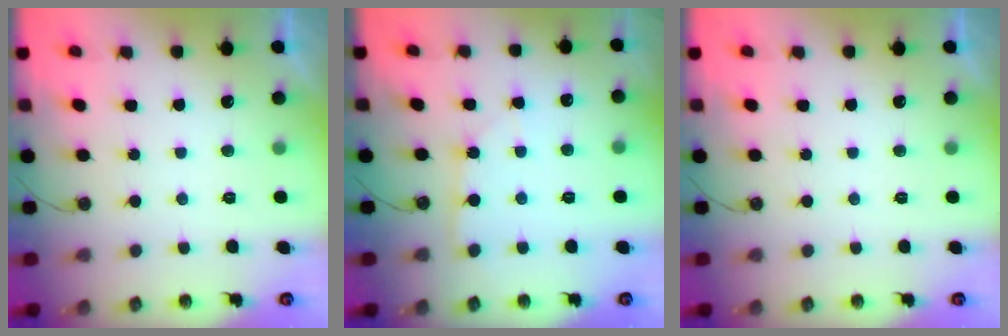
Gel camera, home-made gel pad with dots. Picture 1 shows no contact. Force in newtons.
{"total": 2.2, "press": 2.1, "slide": 0.3}
{"total": 0.0}